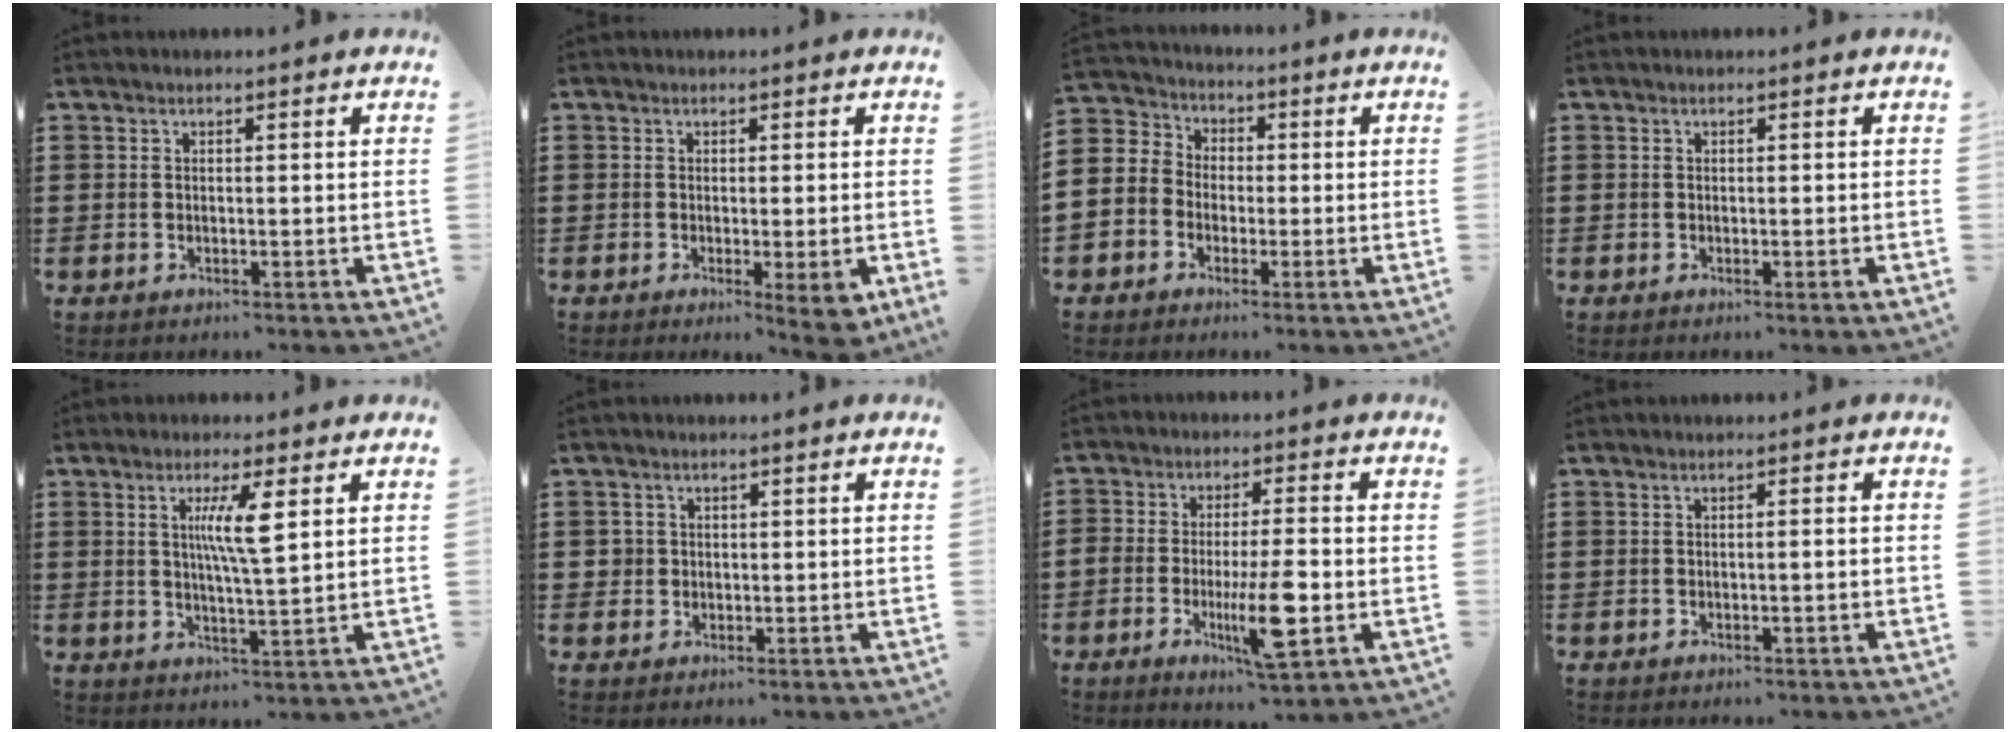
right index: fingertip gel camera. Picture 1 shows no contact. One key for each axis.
{"total": 3.2, "fx": -0.9, "fy": 0.2, "fz": 3.0, "tx": -0.051, "ty": -0.010, "tz": -0.013}
{"total": 4.3, "fx": -1.3, "fy": 4.1, "fz": 0.0, "tx": -0.036, "ty": -0.002, "tz": -0.039}
{"total": 0.0}
{"total": 6.1, "fx": 1.9, "fy": 0.6, "fz": 5.7, "tx": -0.116, "ty": 0.002, "tz": 0.027}
{"total": 1.7, "fx": 0.1, "fy": 1.7, "fz": 0.3, "tx": -0.012, "ty": 0.010, "tz": 0.000}
{"total": 9.7, "fx": -3.0, "fy": 2.0, "fz": 9.0, "tx": -0.169, "ty": -0.010, "tz": -0.053}
{"total": 0.7, "fx": -0.3, "fy": -0.1, "fz": 0.6, "tx": -0.009, "ty": -0.004, "tz": -0.005}